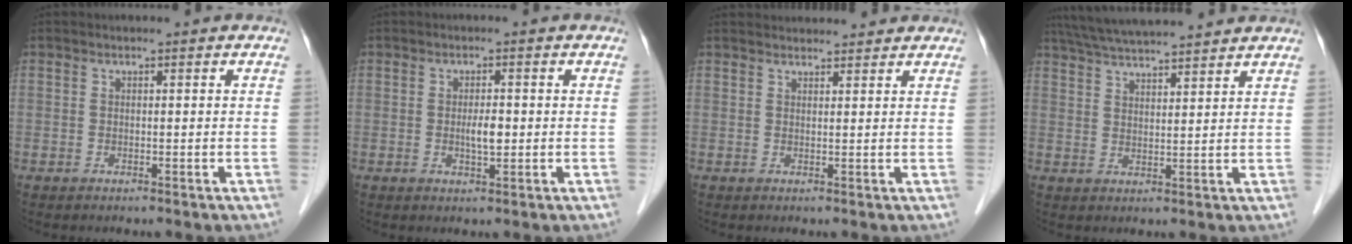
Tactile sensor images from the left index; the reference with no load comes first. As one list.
[{"total": 2.6, "force": [-0.2, 0.8, 2.5], "torque": [-0.046, 0.000, -0.002]}, {"total": 6.1, "force": [5.9, 1.4, 0.9], "torque": [-0.007, 0.030, 0.068]}, {"total": 12.6, "force": [11.5, 0.5, 5.1], "torque": [-0.098, 0.035, 0.179]}]